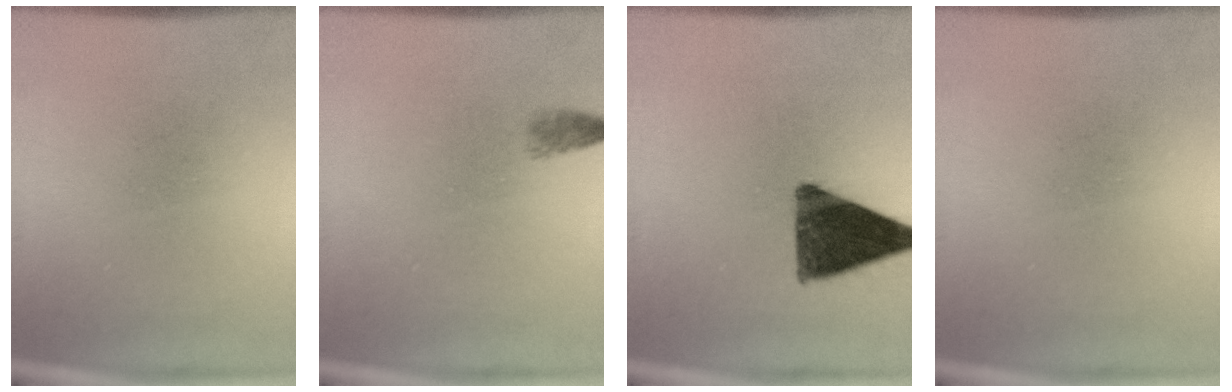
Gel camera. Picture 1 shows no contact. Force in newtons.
{"total": 1.3}
{"total": 12.2}
{"total": 0.0}